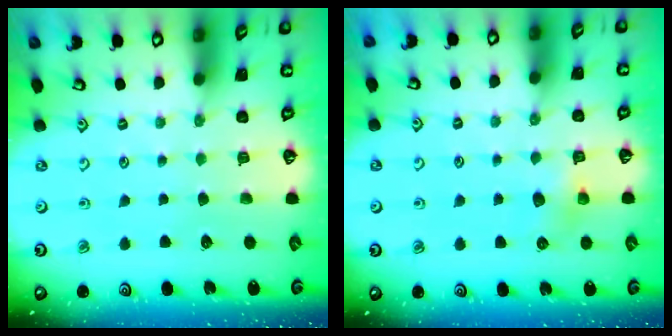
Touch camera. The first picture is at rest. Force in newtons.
{"total": 4.4, "press": 4.4, "slide": 0.3}